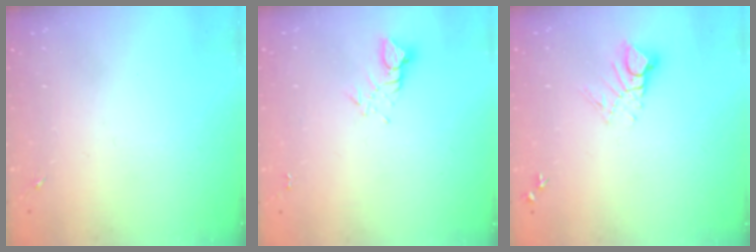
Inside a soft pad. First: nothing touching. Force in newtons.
{"total": 3.1, "press": 3.1, "slide": 0.3}
{"total": 7.4, "press": 7.3, "slide": 0.9}